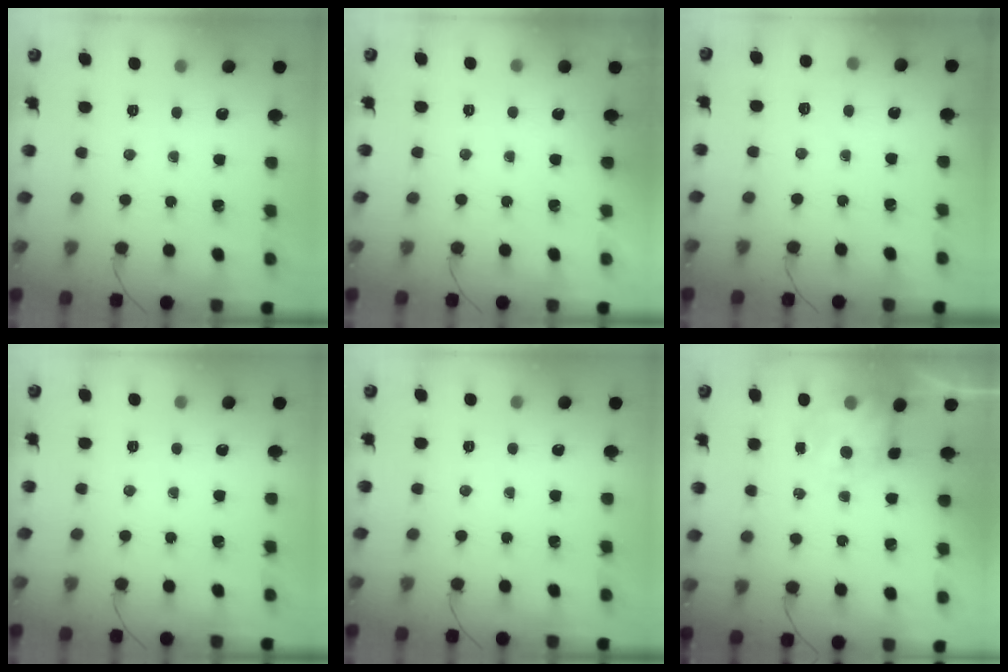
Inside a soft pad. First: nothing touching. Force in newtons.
{"total": 1.8, "press": 1.8, "slide": 0.3}
{"total": 5.2, "press": 4.9, "slide": 1.7}
{"total": 0.0}
{"total": 0.0}
{"total": 6.9, "press": 6.7, "slide": 1.3}